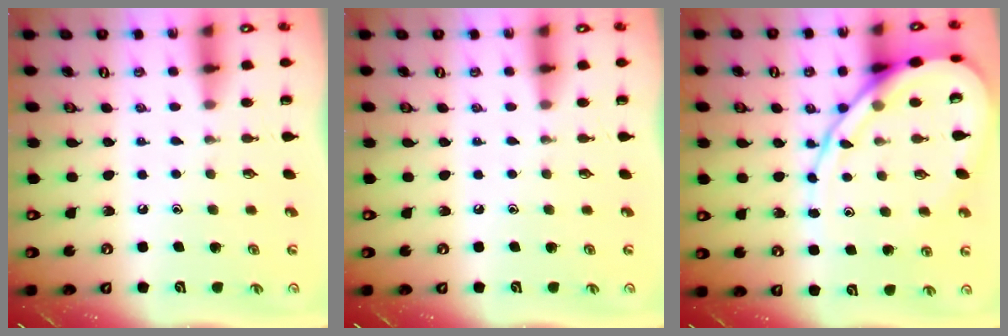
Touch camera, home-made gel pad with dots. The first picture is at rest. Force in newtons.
{"total": 0.0}
{"total": 14.0, "press": 13.9, "slide": 1.0}